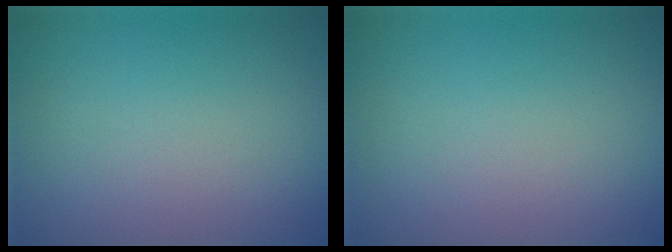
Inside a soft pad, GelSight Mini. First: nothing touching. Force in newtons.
{"total": 0.0}